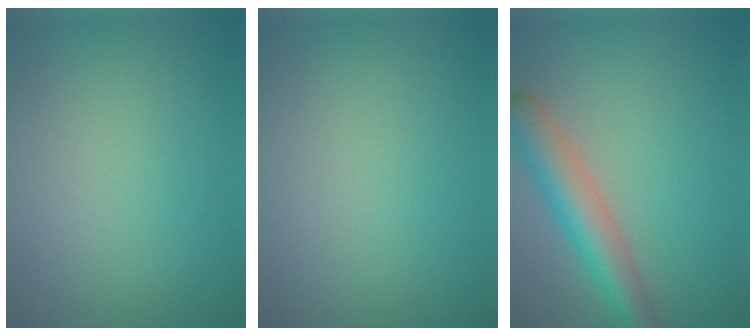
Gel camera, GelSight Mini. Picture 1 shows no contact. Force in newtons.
{"total": 0.0}
{"total": 5.1, "press": 5.1, "slide": 0.2}